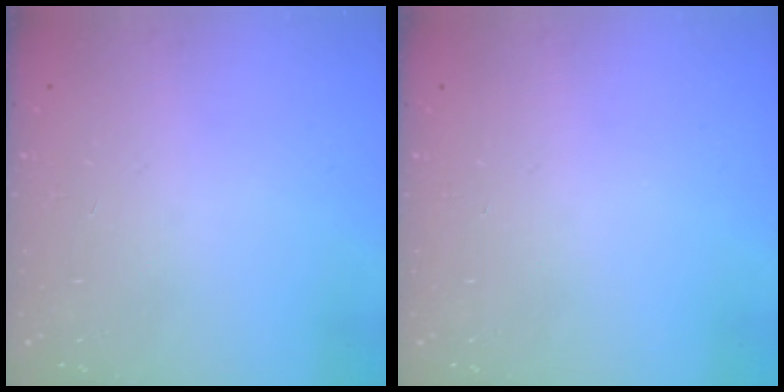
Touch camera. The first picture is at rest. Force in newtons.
{"total": 0.6, "press": 0.0, "slide": 0.6}